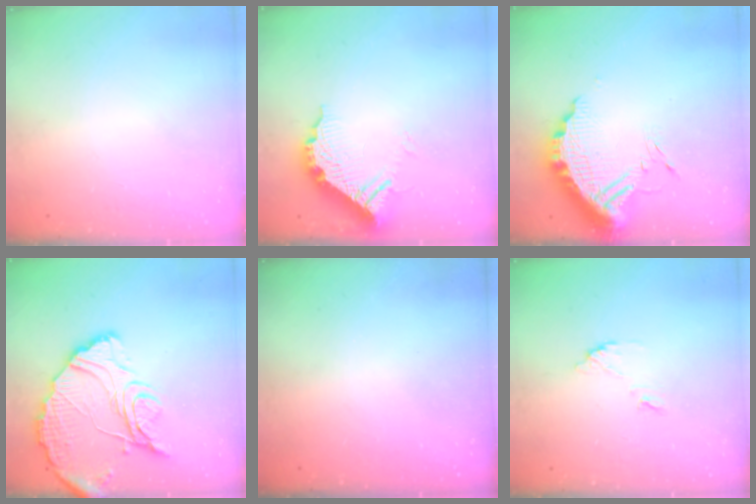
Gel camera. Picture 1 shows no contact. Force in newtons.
{"total": 13.0, "press": 12.9, "slide": 1.1}
{"total": 14.5, "press": 14.4, "slide": 1.1}
{"total": 15.8, "press": 15.7, "slide": 1.4}
{"total": 3.1, "press": 3.1, "slide": 0.1}
{"total": 7.6, "press": 7.6, "slide": 0.3}